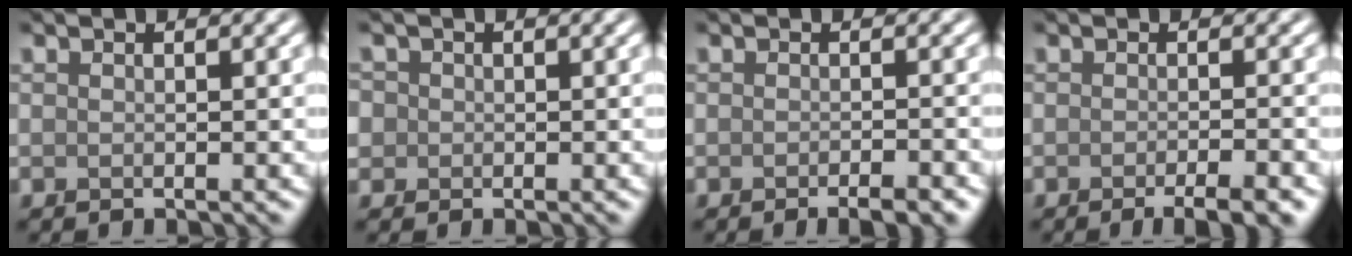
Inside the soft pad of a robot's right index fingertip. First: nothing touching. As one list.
[{"total": 2.2, "force": [0.3, 2.1, 0.6], "torque": [-0.003, 0.013, -0.007]}, {"total": 2.6, "force": [-1.7, 0.5, 1.9], "torque": [-0.022, 0.000, -0.023]}, {"total": 3.9, "force": [-2.3, 0.8, 3.0], "torque": [-0.034, 0.000, -0.032]}]